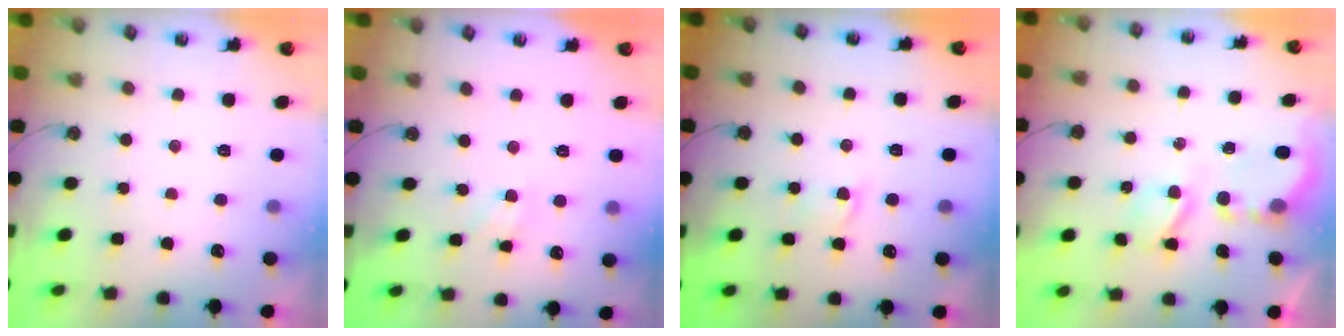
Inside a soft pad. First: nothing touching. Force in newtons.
{"total": 3.0, "press": 3.0, "slide": 0.2}
{"total": 1.6, "press": 1.6, "slide": 0.3}
{"total": 5.3, "press": 5.3, "slide": 0.3}